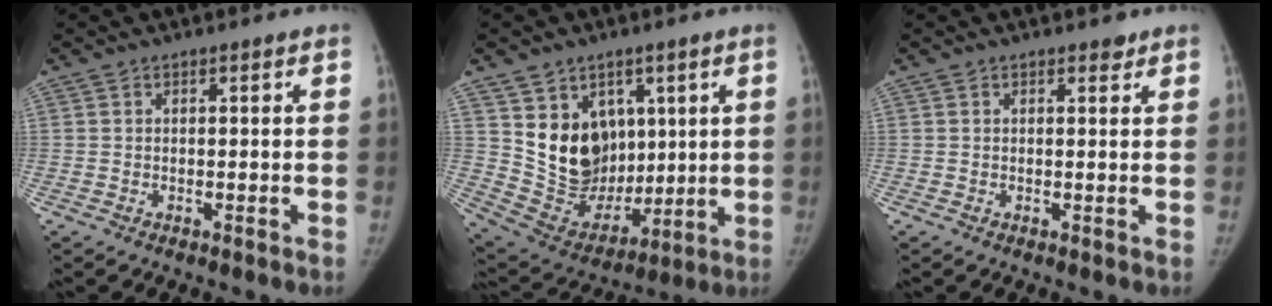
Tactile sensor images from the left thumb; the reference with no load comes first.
{"total": 15.0, "force": [4.7, 12.0, 7.7], "torque": [-0.085, -0.034, 0.114]}
{"total": 1.1, "force": [0.8, 0.6, 0.4], "torque": [0.002, -0.006, 0.008]}